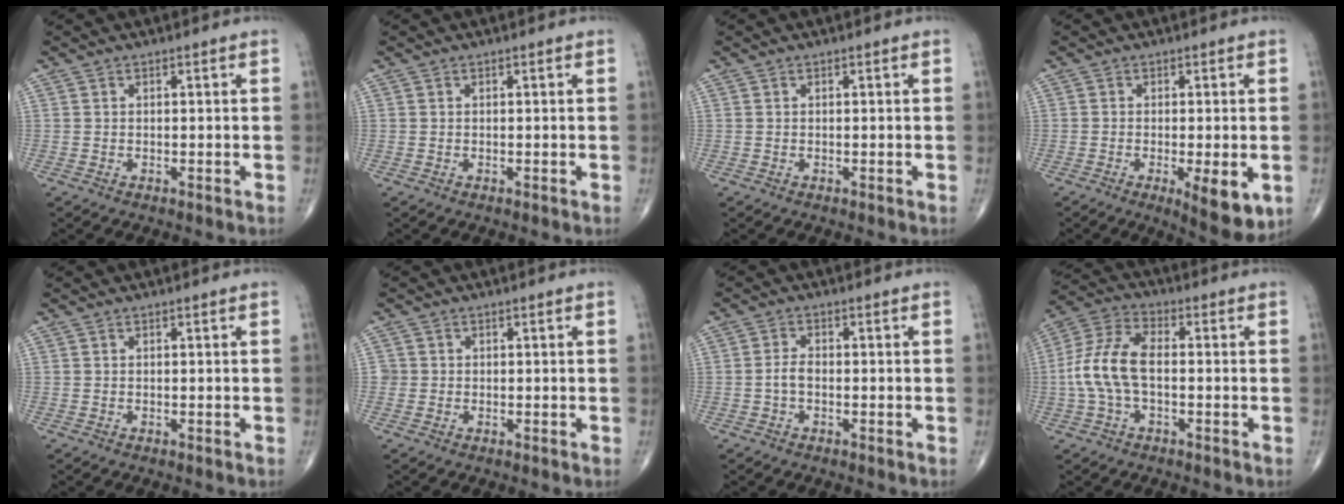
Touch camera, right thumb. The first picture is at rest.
{"total": 0.0}
{"total": 0.0}
{"total": 8.0, "force": [-2.4, 2.2, 7.3], "torque": [-0.099, -0.019, -0.031]}
{"total": 0.0}
{"total": 1.4, "force": [-0.1, 1.4, 0.1], "torque": [0.009, 0.006, -0.004]}
{"total": 2.3, "force": [-0.7, 1.3, 1.8], "torque": [-0.035, 0.009, -0.016]}
{"total": 10.8, "force": [-1.0, 5.7, 9.0], "torque": [-0.201, 0.033, -0.025]}